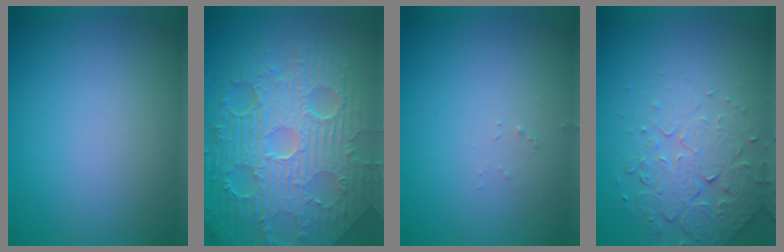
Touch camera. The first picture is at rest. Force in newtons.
{"total": 11.7, "press": 7.5, "slide": 9.0}
{"total": 0.7, "press": 0.7, "slide": 0.1}
{"total": 5.2, "press": 3.7, "slide": 3.6}